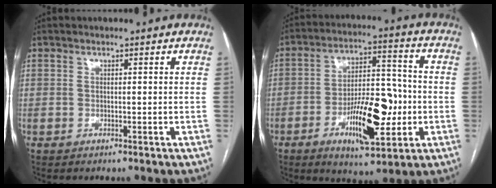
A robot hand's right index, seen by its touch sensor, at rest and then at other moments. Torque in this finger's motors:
{"motor_torque": [1.30, -0.84, 0.39, 0.13]}